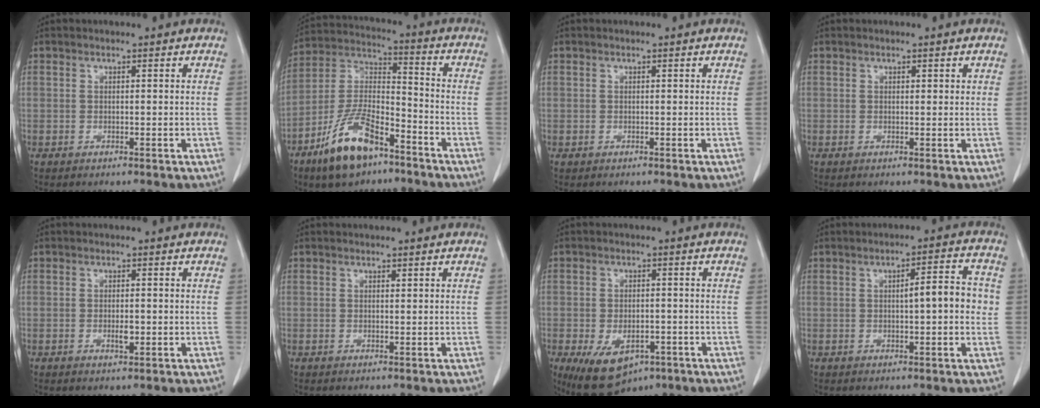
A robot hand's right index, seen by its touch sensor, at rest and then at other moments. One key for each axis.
{"total": 13.5, "fx": -8.5, "fy": 4.9, "fz": 9.3, "tx": -0.196, "ty": -0.003, "tz": -0.159}
{"total": 0.0}
{"total": 0.7, "fx": 0.4, "fy": 0.3, "fz": 0.5, "tx": -0.004, "ty": -0.002, "tz": 0.005}
{"total": 1.8, "fx": -0.4, "fy": 0.6, "fz": 1.6, "tx": -0.031, "ty": -0.002, "tz": -0.004}
{"total": 0.0}
{"total": 10.4, "fx": -5.4, "fy": 6.0, "fz": 6.6, "tx": -0.117, "ty": -0.008, "tz": -0.071}
{"total": 6.1, "fx": 0.3, "fy": 1.3, "fz": 5.9, "tx": -0.087, "ty": 0.018, "tz": 0.004}